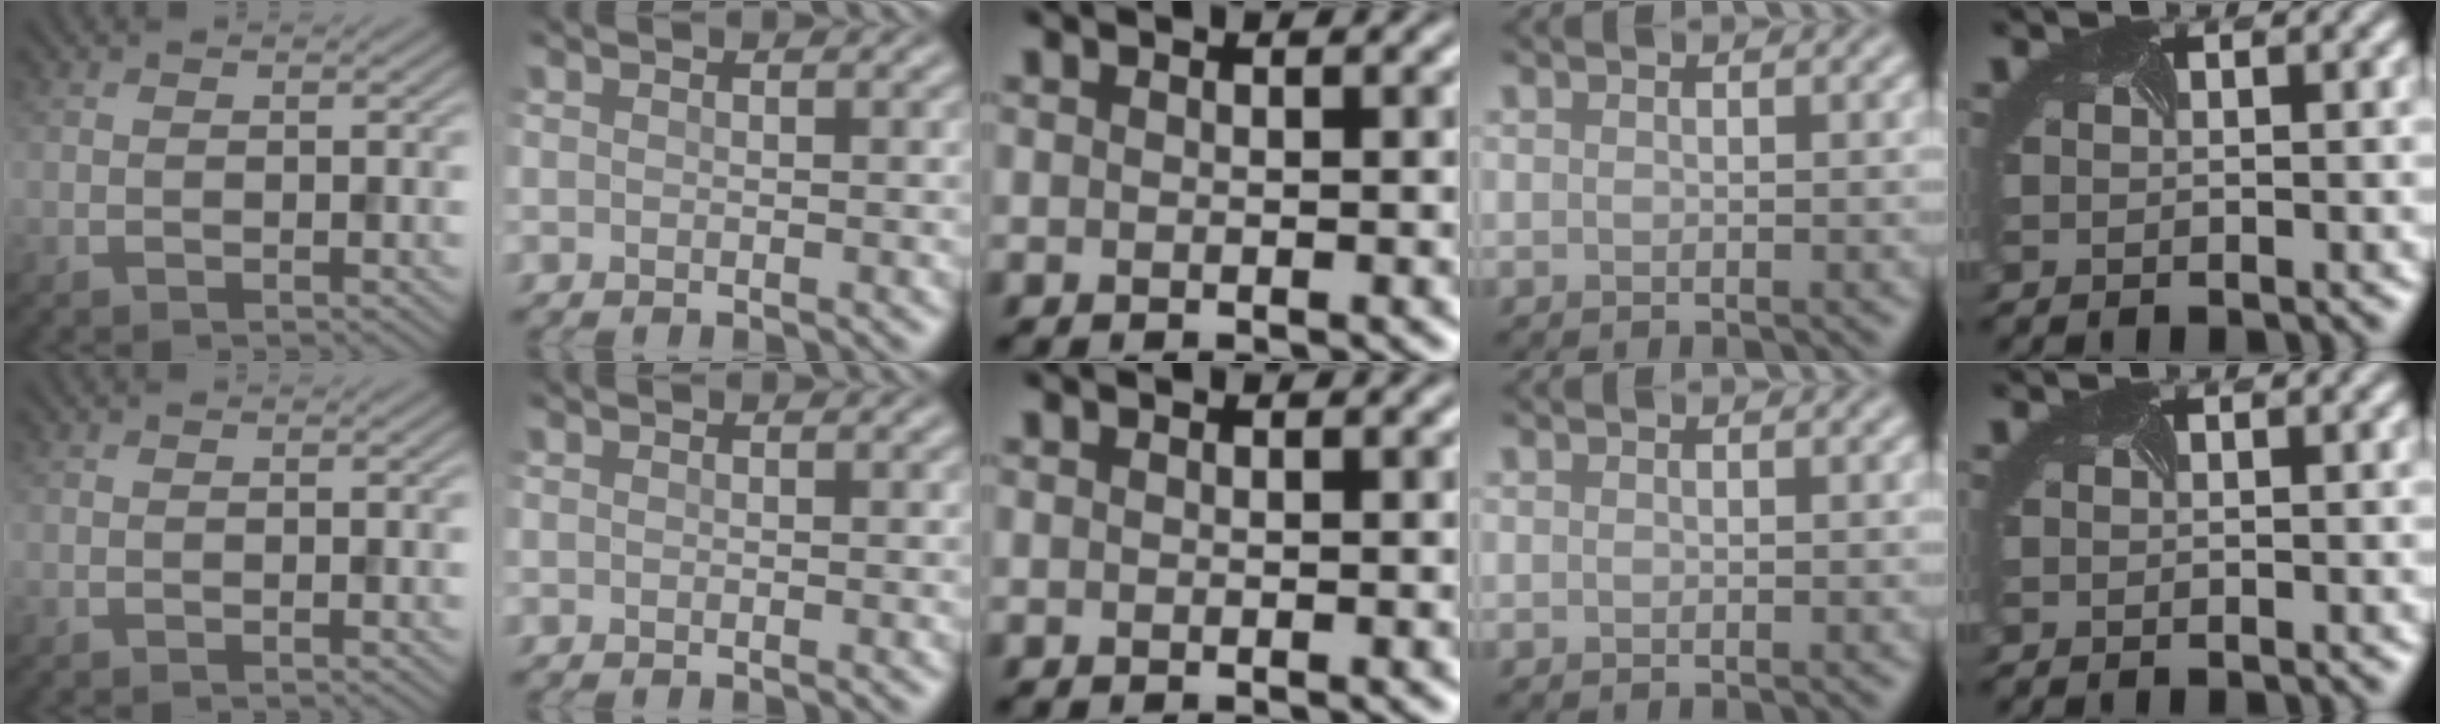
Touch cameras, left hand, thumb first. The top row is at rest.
{}